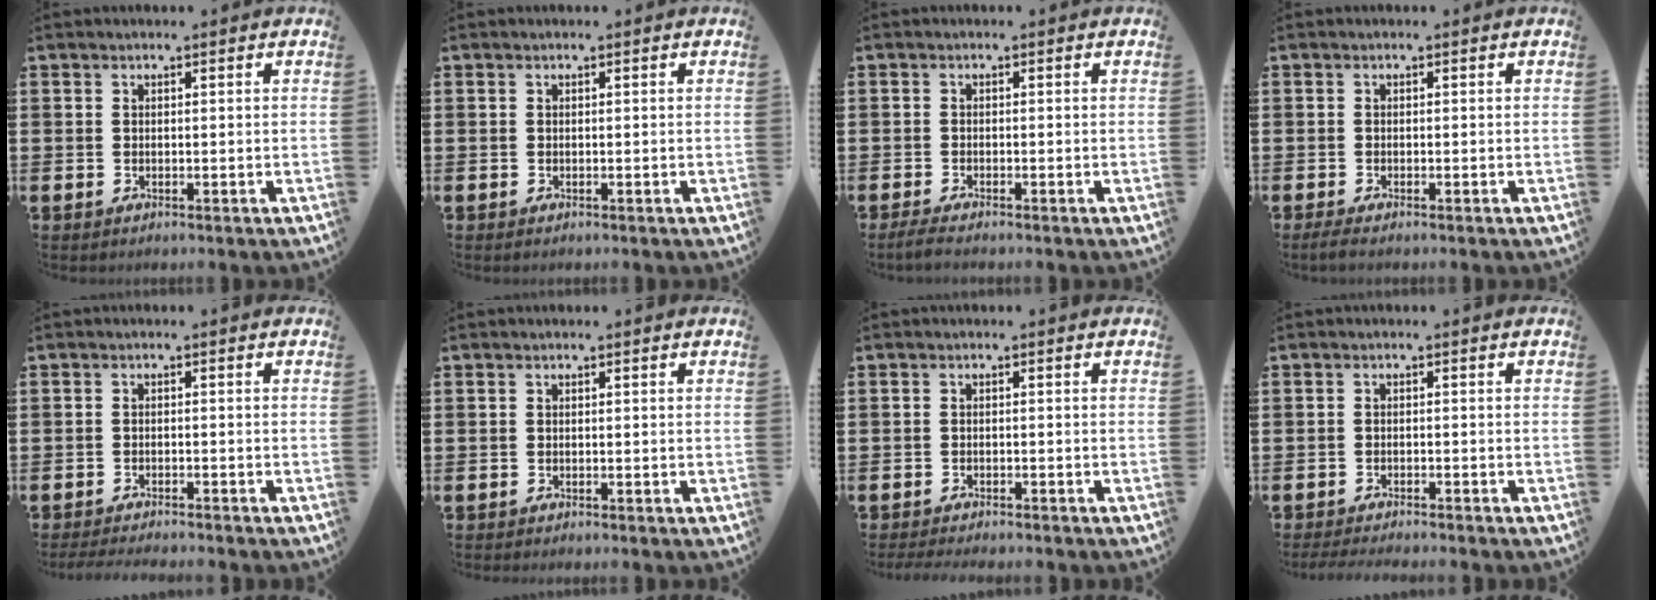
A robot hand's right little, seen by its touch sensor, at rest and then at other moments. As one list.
[{"total": 0.0}, {"total": 0.9, "force": [-0.7, 0.0, 0.7], "torque": [-0.011, -0.002, -0.013]}, {"total": 0.5, "force": [-0.3, 0.0, 0.5], "torque": [-0.008, -0.002, -0.005]}, {"total": 1.5, "force": [-1.5, -0.1, 0.3], "torque": [-0.005, 0.002, -0.029]}, {"total": 0.0}, {"total": 1.1, "force": [-1.1, 0.0, 0.1], "torque": [-0.004, -0.001, -0.022]}, {"total": 1.5, "force": [-1.4, -0.1, 0.3], "torque": [-0.005, 0.002, -0.028]}]